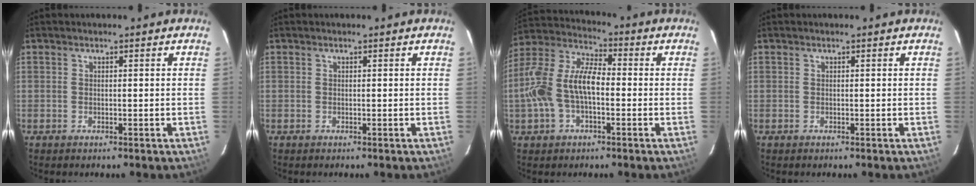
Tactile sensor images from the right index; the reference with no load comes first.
{"total": 0.0}
{"total": 13.4, "force": [-2.5, 7.1, 11.1], "torque": [-0.236, 0.019, -0.051]}
{"total": 0.0}